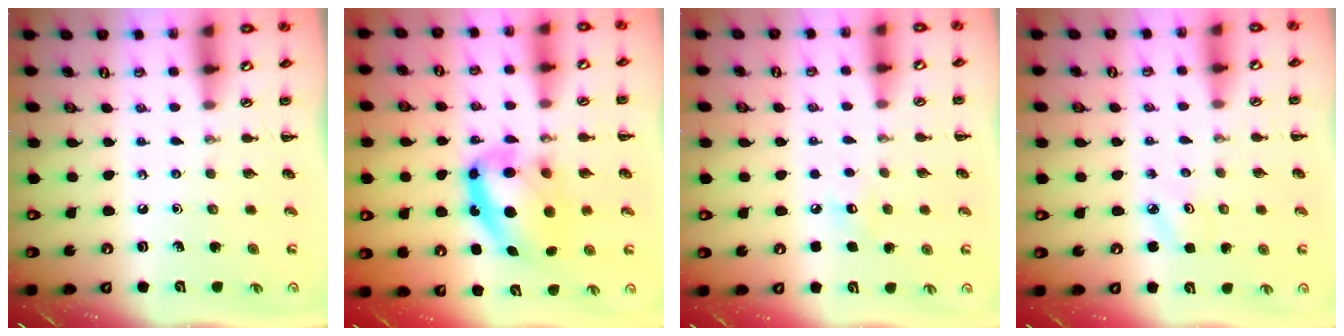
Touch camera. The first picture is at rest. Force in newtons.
{"total": 12.7, "press": 12.3, "slide": 3.0}
{"total": 4.4, "press": 4.3, "slide": 1.0}
{"total": 2.3, "press": 2.2, "slide": 0.5}